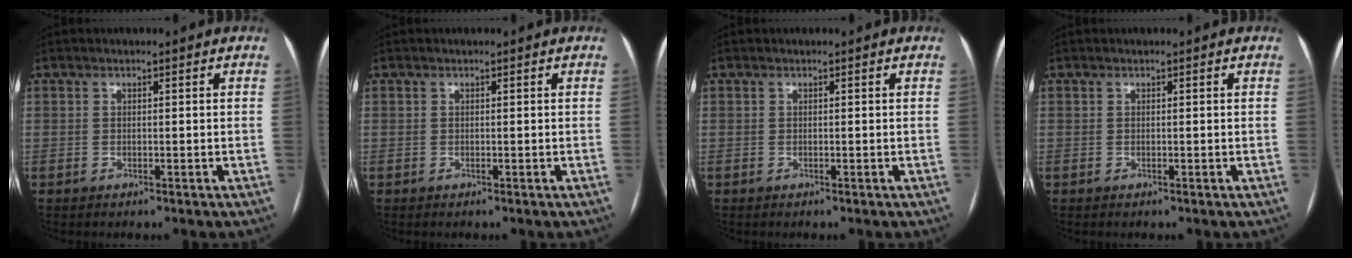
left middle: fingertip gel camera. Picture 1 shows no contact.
{"total": 0.0}
{"total": 0.0}
{"total": 0.0}